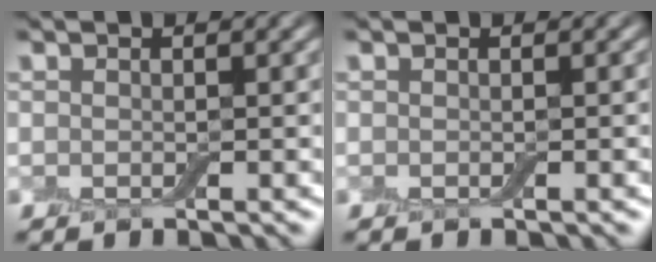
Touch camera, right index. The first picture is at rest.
{"total": 0.6, "force": [-0.1, 0.1, 0.6], "torque": [-0.006, 0.000, -0.001]}